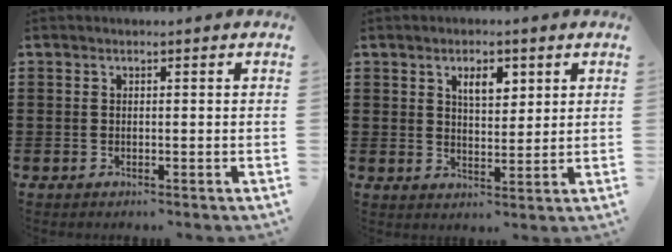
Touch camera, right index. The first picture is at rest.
{"total": 4.4, "force": [2.3, 2.0, 3.1], "torque": [-0.052, 0.003, 0.035]}